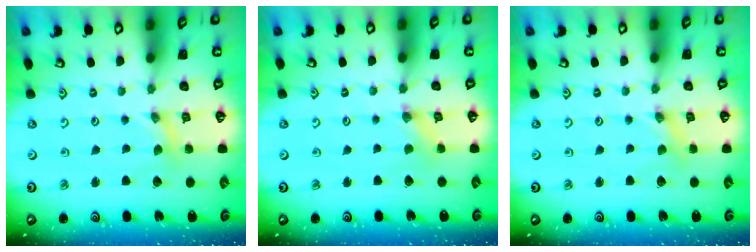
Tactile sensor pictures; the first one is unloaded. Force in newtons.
{"total": 1.0, "press": 1.0, "slide": 0.3}
{"total": 0.8, "press": 0.8, "slide": 0.2}